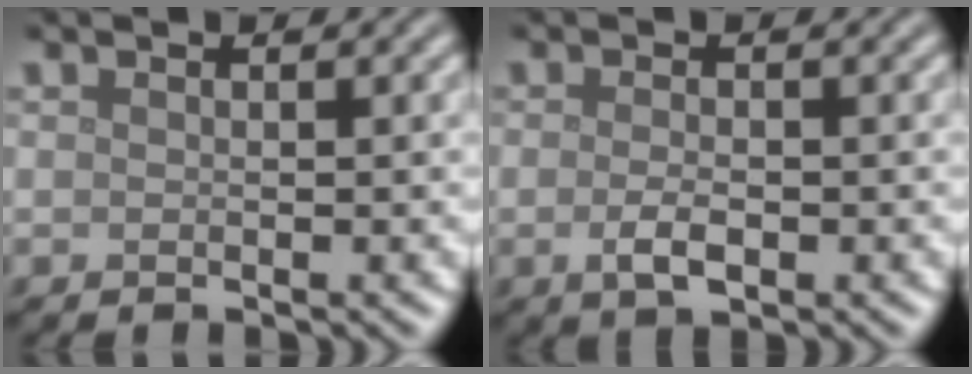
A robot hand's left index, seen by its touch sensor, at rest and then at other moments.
{"total": 2.1, "force": [-0.6, 1.0, 1.8], "torque": [-0.037, -0.004, -0.012]}